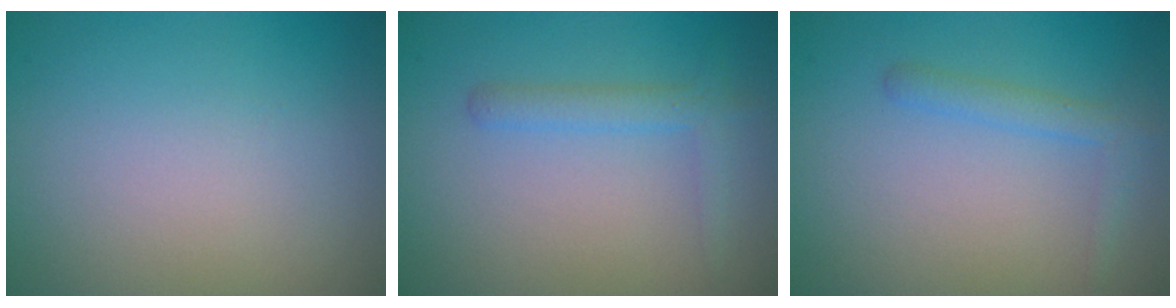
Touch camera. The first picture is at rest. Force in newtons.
{"total": 1.9, "press": 1.9, "slide": 0.1}
{"total": 1.7, "press": 1.7, "slide": 0.1}